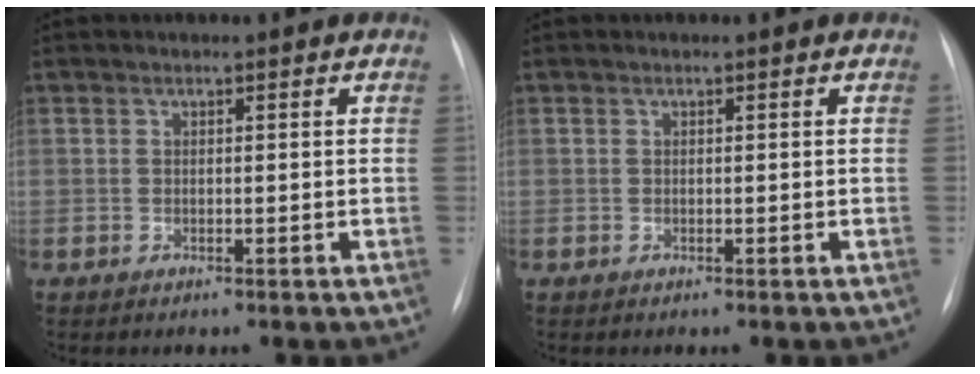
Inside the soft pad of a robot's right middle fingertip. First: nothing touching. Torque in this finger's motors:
{"motor_torque": [-0.07, -0.07, 0.00, 0.00]}